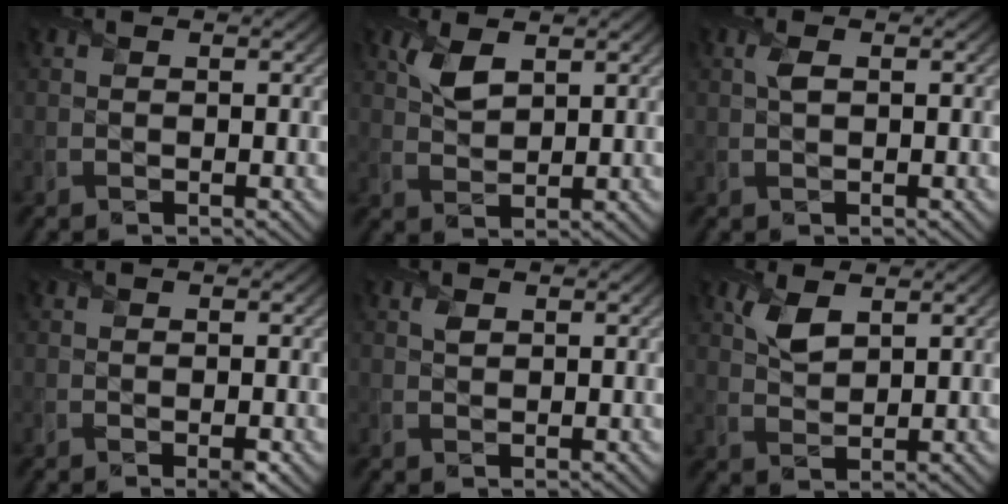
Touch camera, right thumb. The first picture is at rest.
{"total": 3.5, "force": [2.0, 1.6, 2.4], "torque": [-0.060, 0.001, 0.041]}
{"total": 1.3, "force": [0.4, 0.4, 1.1], "torque": [-0.031, 0.005, 0.005]}
{"total": 1.3, "force": [-0.6, 0.4, 1.0], "torque": [-0.017, -0.005, -0.009]}
{"total": 0.9, "force": [0.7, 0.4, 0.4], "torque": [-0.013, 0.002, 0.011]}
{"total": 3.5, "force": [2.0, 1.6, 2.3], "torque": [-0.059, 0.001, 0.041]}